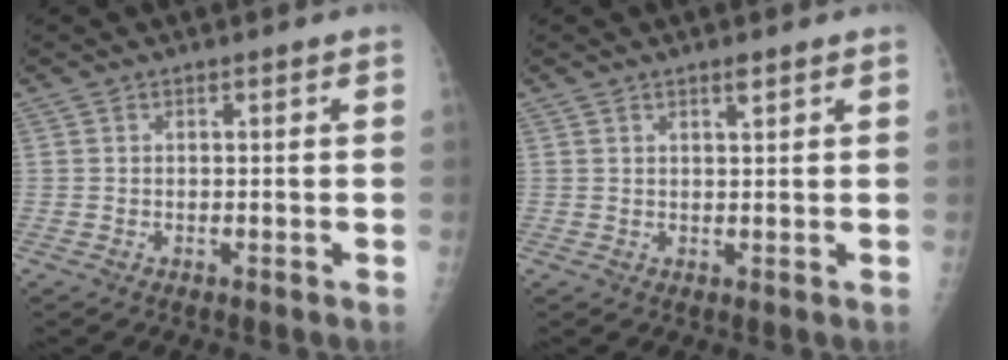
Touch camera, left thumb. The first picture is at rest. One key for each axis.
{"total": 1.6, "fx": 1.1, "fy": 0.3, "fz": 1.1, "tx": -0.014, "ty": -0.007, "tz": 0.019}